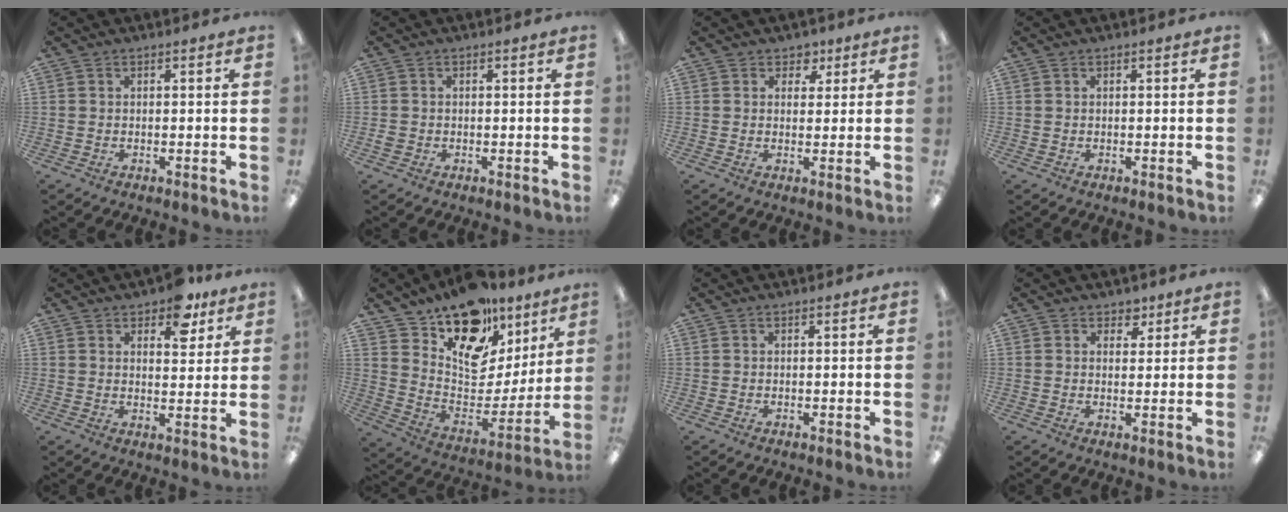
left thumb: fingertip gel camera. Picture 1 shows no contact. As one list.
[{"total": 1.2, "force": [-0.3, 1.0, 0.4], "torque": [-0.007, 0.003, -0.007]}, {"total": 3.4, "force": [2.0, 2.6, 0.8], "torque": [0.002, -0.007, 0.032]}, {"total": 0.0}, {"total": 8.2, "force": [5.7, 4.0, 4.2], "torque": [-0.041, -0.029, 0.096]}, {"total": 17.7, "force": [12.8, 9.6, 7.4], "torque": [-0.120, -0.104, 0.230]}, {"total": 0.0}, {"total": 2.9, "force": [2.0, 2.1, 0.5], "torque": [0.002, -0.007, 0.034]}]